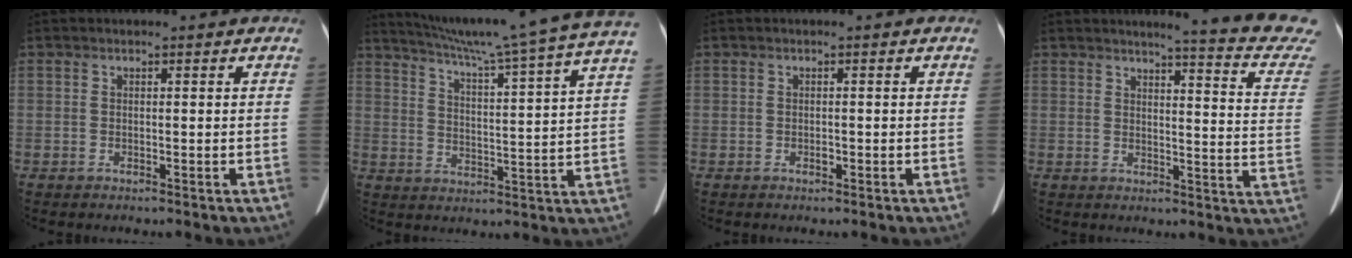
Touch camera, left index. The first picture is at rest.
{"total": 23.1, "force": [19.7, -2.1, 12.0], "torque": [-0.197, -0.042, 0.261]}
{"total": 0.5, "force": [-0.2, 0.3, 0.3], "torque": [-0.007, 0.001, -0.003]}
{"total": 15.9, "force": [15.0, -0.9, 5.2], "torque": [-0.056, -0.117, 0.146]}